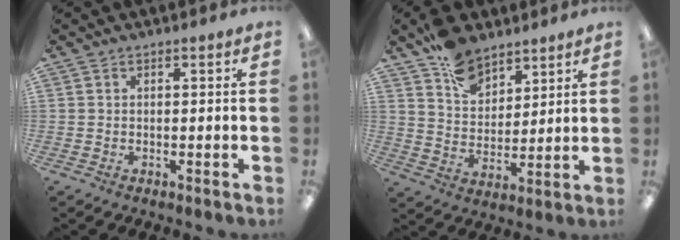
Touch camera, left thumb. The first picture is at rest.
{"total": 10.7, "force": [7.8, 6.2, 3.9], "torque": [-0.073, -0.038, 0.150]}